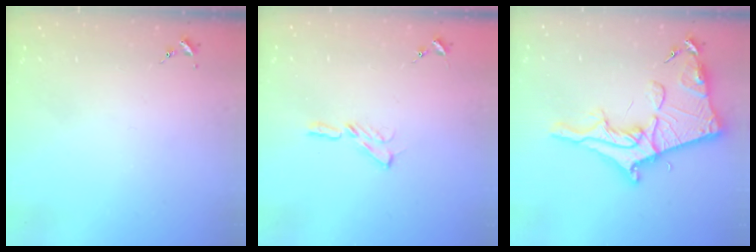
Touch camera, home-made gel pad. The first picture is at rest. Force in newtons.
{"total": 4.0, "press": 4.0, "slide": 0.4}
{"total": 19.1, "press": 19.1, "slide": 1.4}